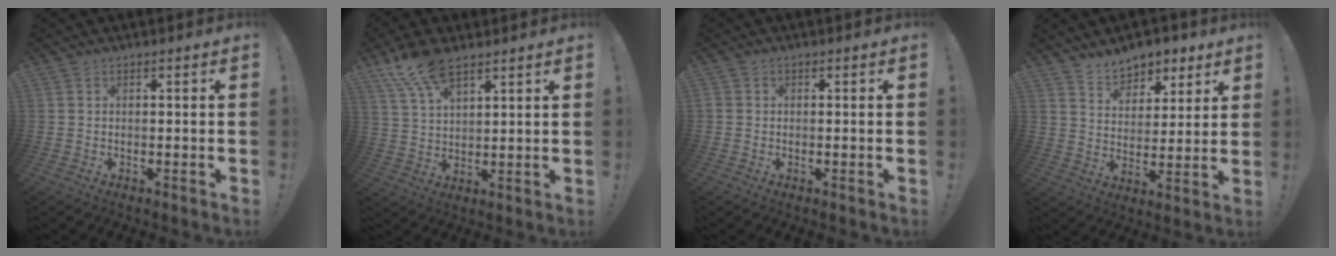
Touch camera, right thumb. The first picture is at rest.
{"total": 10.6, "force": [7.6, 4.3, 6.1], "torque": [-0.116, -0.033, 0.144]}
{"total": 0.9, "force": [-0.4, 0.8, 0.3], "torque": [-0.004, 0.003, -0.006]}
{"total": 9.2, "force": [7.4, 5.1, 1.7], "torque": [-0.025, -0.055, 0.144]}